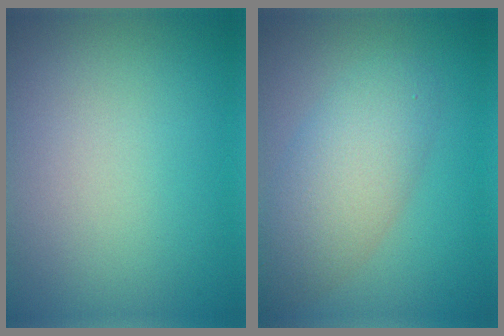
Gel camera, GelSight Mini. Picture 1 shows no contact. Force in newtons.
{"total": 5.0, "press": 5.0, "slide": 0.2}